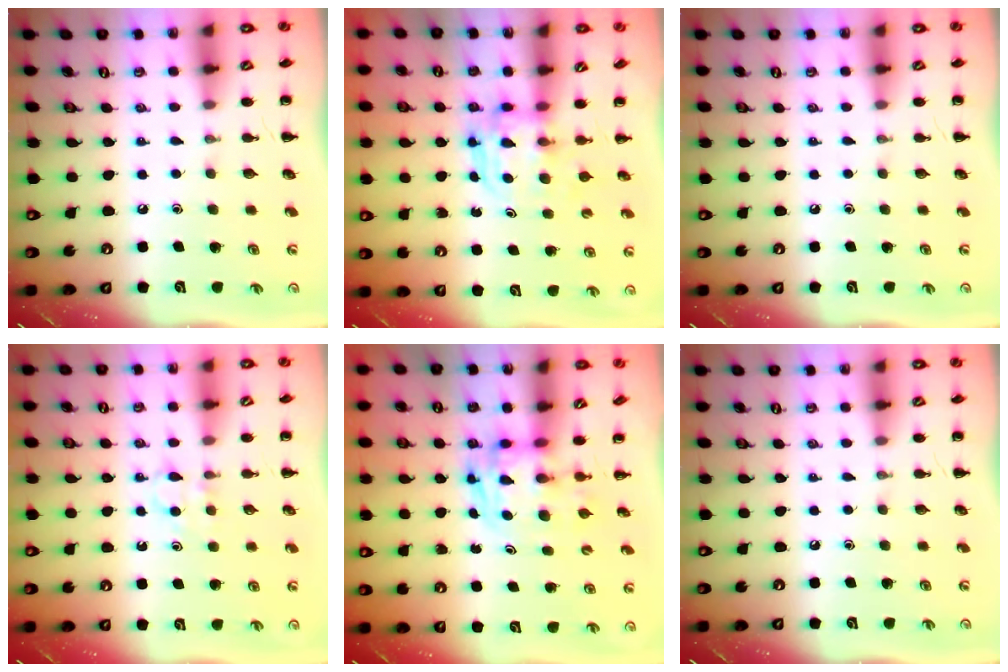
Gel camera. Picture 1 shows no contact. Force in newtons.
{"total": 3.7, "press": 3.7, "slide": 0.2}
{"total": 0.0}
{"total": 3.7, "press": 3.5, "slide": 1.3}
{"total": 2.9, "press": 2.9, "slide": 0.5}
{"total": 0.0}